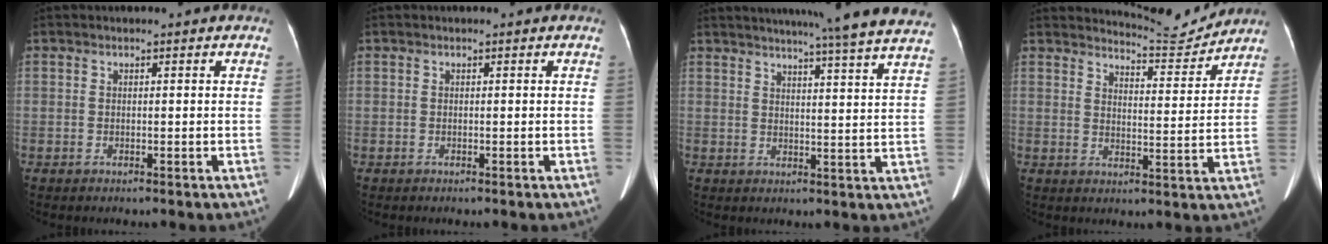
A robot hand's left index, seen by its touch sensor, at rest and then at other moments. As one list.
[{"total": 0.0}, {"total": 21.2, "force": [18.9, -1.5, 9.5], "torque": [-0.140, -0.039, 0.225]}, {"total": 7.0, "force": [7.0, -0.3, -0.7], "torque": [-0.002, -0.020, 0.101]}]